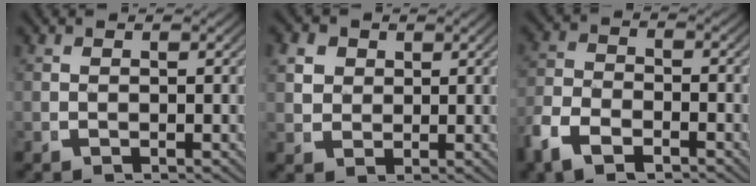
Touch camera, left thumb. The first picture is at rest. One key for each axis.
{"total": 3.6, "fx": 1.4, "fy": 2.9, "fz": 1.5, "tx": -0.039, "ty": -0.008, "tz": 0.036}
{"total": 4.3, "fx": -2.5, "fy": 2.4, "fz": 2.5, "tx": -0.057, "ty": -0.006, "tz": -0.042}